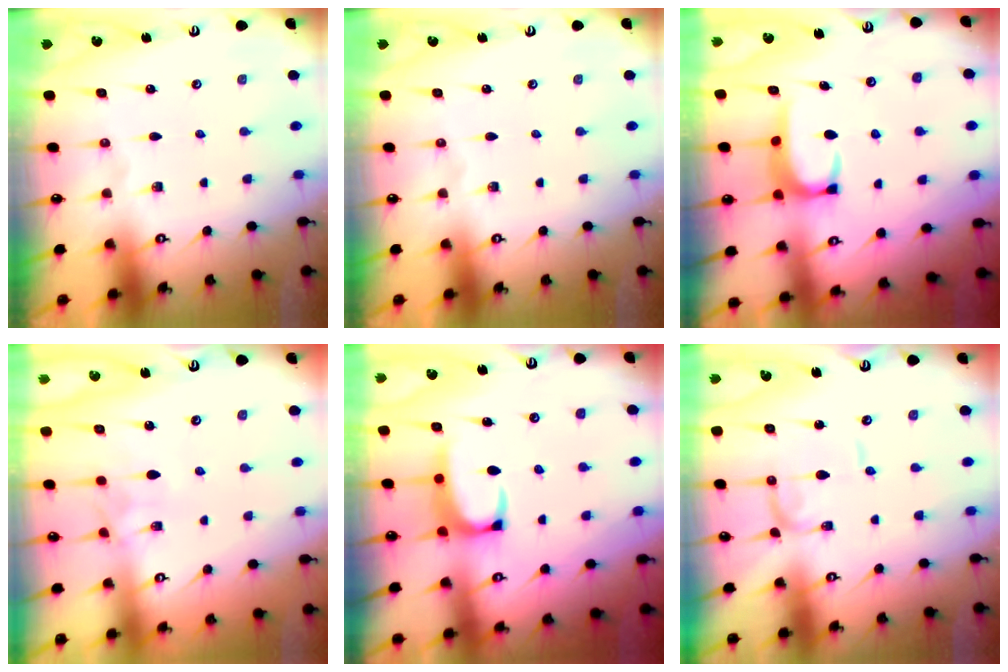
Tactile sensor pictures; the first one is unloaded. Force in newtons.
{"total": 0.0}
{"total": 2.7, "press": 2.7, "slide": 0.5}
{"total": 1.6, "press": 1.4, "slide": 0.8}
{"total": 2.4, "press": 2.3, "slide": 0.7}
{"total": 0.9, "press": 0.9, "slide": 0.1}